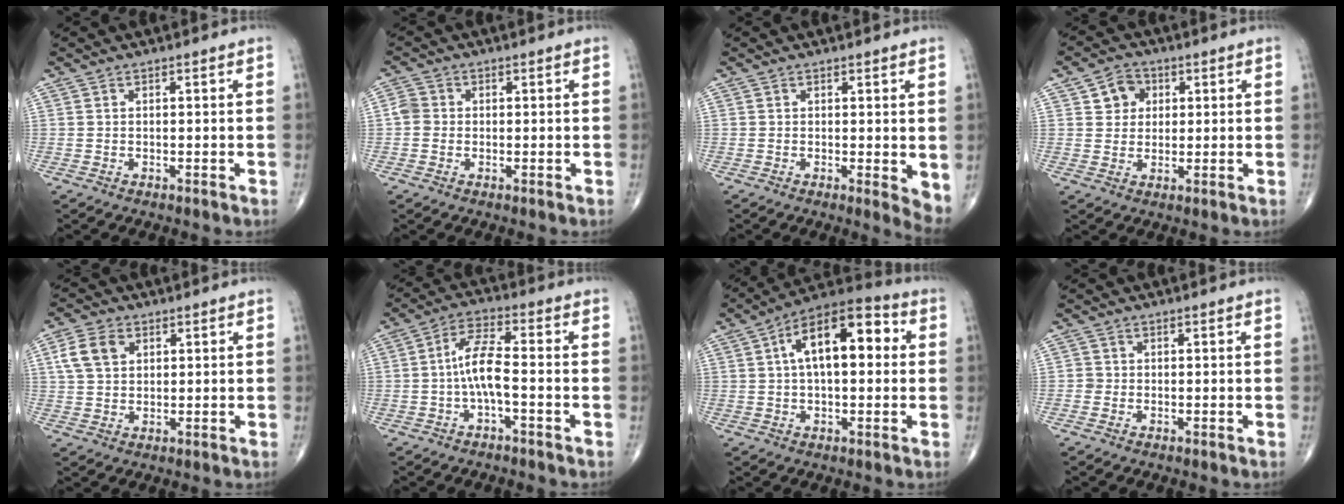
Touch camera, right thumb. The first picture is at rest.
{"total": 2.8, "force": [-0.2, 2.5, 1.1], "torque": [-0.017, 0.006, -0.011]}
{"total": 3.8, "force": [0.5, 1.3, 3.6], "torque": [-0.047, -0.012, 0.006]}
{"total": 5.3, "force": [1.8, 4.6, 2.0], "torque": [-0.003, -0.001, 0.025]}
{"total": 6.7, "force": [2.3, 4.7, 4.1], "torque": [-0.073, 0.004, 0.044]}
{"total": 7.1, "force": [-1.5, 2.1, 6.6], "torque": [-0.133, 0.027, -0.033]}
{"total": 15.3, "force": [2.8, 7.5, 13.1], "torque": [-0.195, 0.035, 0.036]}
{"total": 1.0, "force": [-0.3, 0.9, 0.0], "torque": [0.003, 0.005, -0.009]}